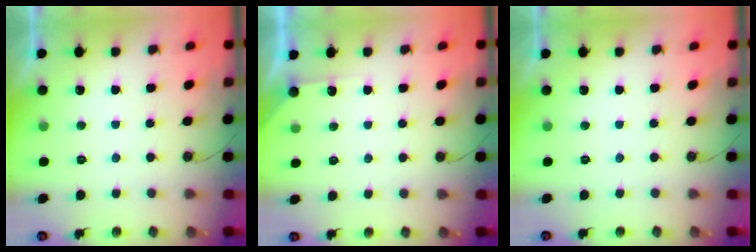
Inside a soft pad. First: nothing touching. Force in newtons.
{"total": 4.1, "press": 4.1, "slide": 0.6}
{"total": 0.0}